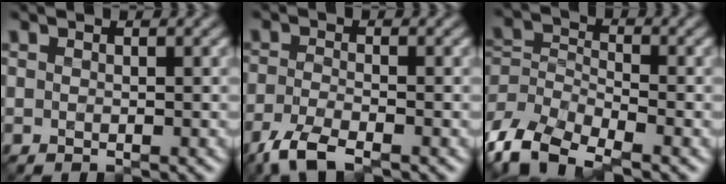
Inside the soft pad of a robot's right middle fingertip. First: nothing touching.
{"total": 3.9, "force": [-2.9, 0.9, 2.4], "torque": [-0.058, -0.012, -0.066]}
{"total": 6.5, "force": [-4.2, 3.2, 3.8], "torque": [-0.082, -0.008, -0.091]}